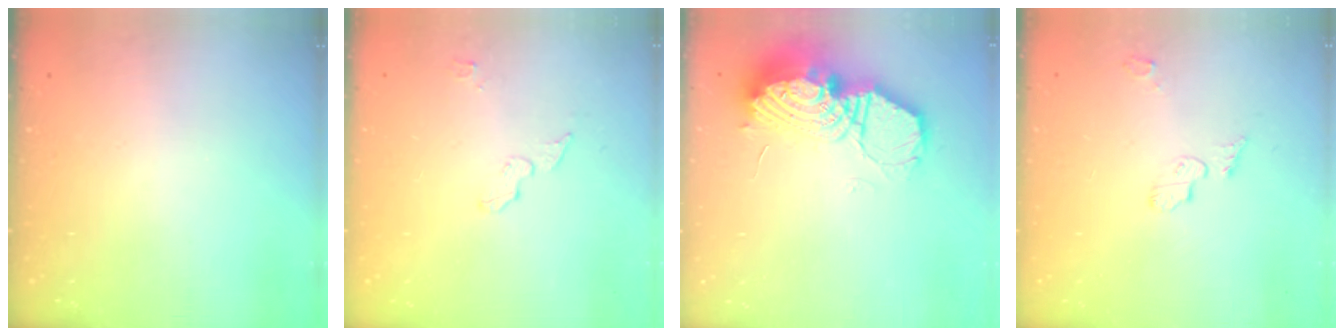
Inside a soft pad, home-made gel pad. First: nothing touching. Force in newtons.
{"total": 4.5, "press": 4.5, "slide": 0.3}
{"total": 18.5, "press": 18.5, "slide": 1.6}
{"total": 5.4, "press": 5.4, "slide": 0.2}